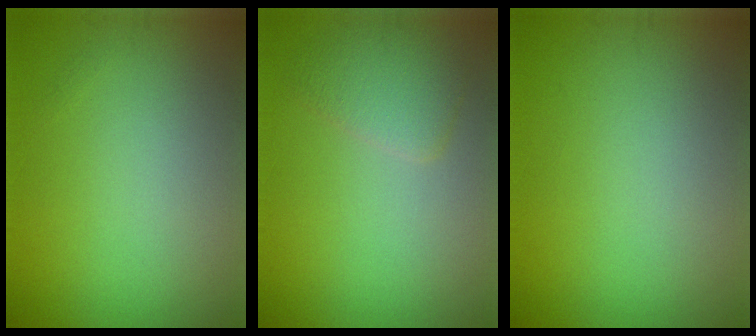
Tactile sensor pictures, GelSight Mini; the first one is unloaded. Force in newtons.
{"total": 2.5, "press": 2.5, "slide": 0.2}
{"total": 0.0}